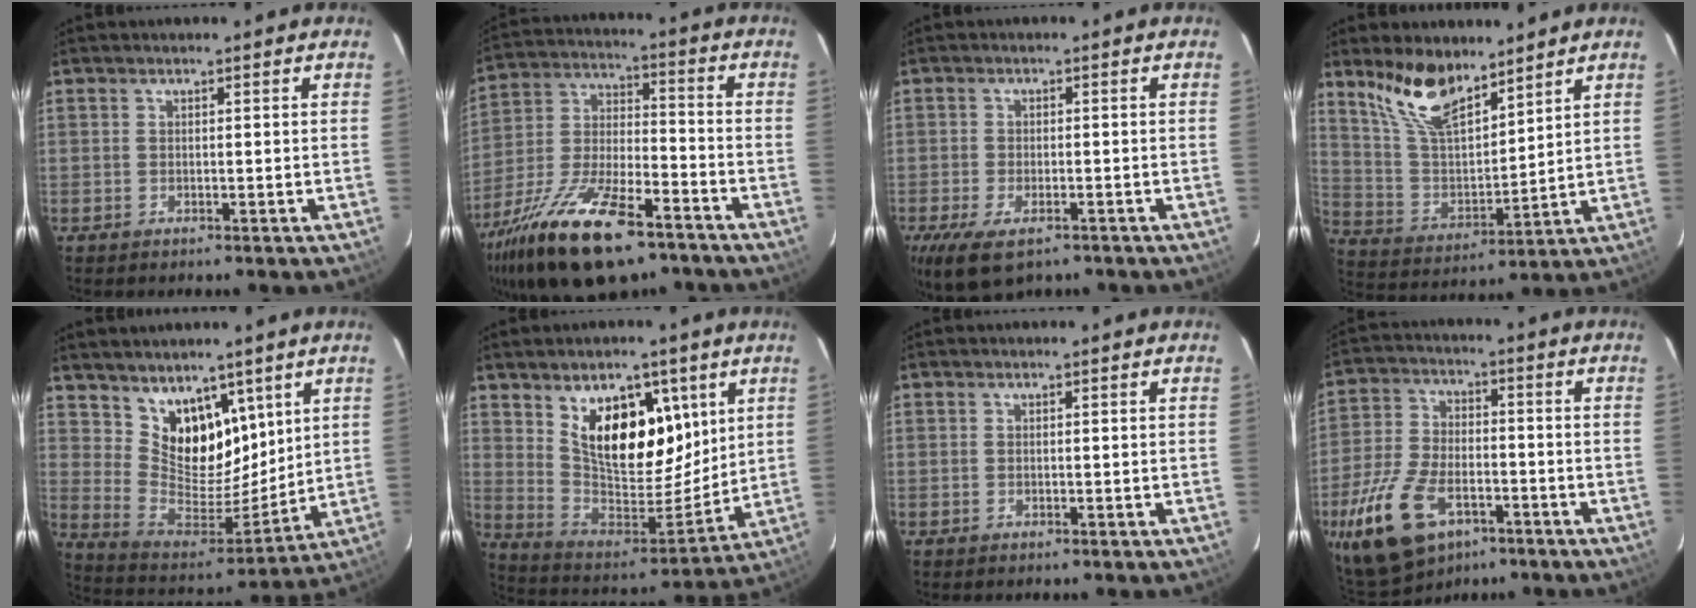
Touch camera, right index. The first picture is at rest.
{"total": 23.9, "force": [-15.3, 9.0, 15.9], "torque": [-0.315, -0.033, -0.261]}
{"total": 9.3, "force": [-5.8, 4.3, 5.8], "torque": [-0.137, -0.033, -0.099]}
{"total": 13.2, "force": [9.7, 5.0, 7.3], "torque": [-0.145, 0.009, 0.199]}
{"total": 14.0, "force": [8.8, 8.6, 6.7], "torque": [-0.120, -0.008, 0.176]}
{"total": 17.5, "force": [8.0, 9.6, 12.3], "torque": [-0.210, -0.008, 0.155]}
{"total": 0.0}
{"total": 17.3, "force": [-9.2, 9.5, 11.1], "torque": [-0.254, -0.022, -0.164]}